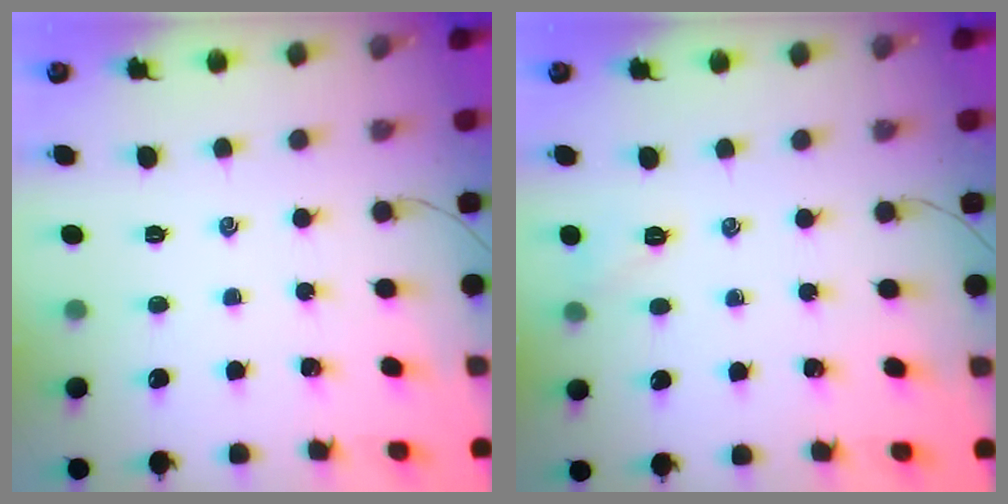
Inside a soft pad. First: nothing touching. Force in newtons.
{"total": 5.7, "press": 5.6, "slide": 1.4}